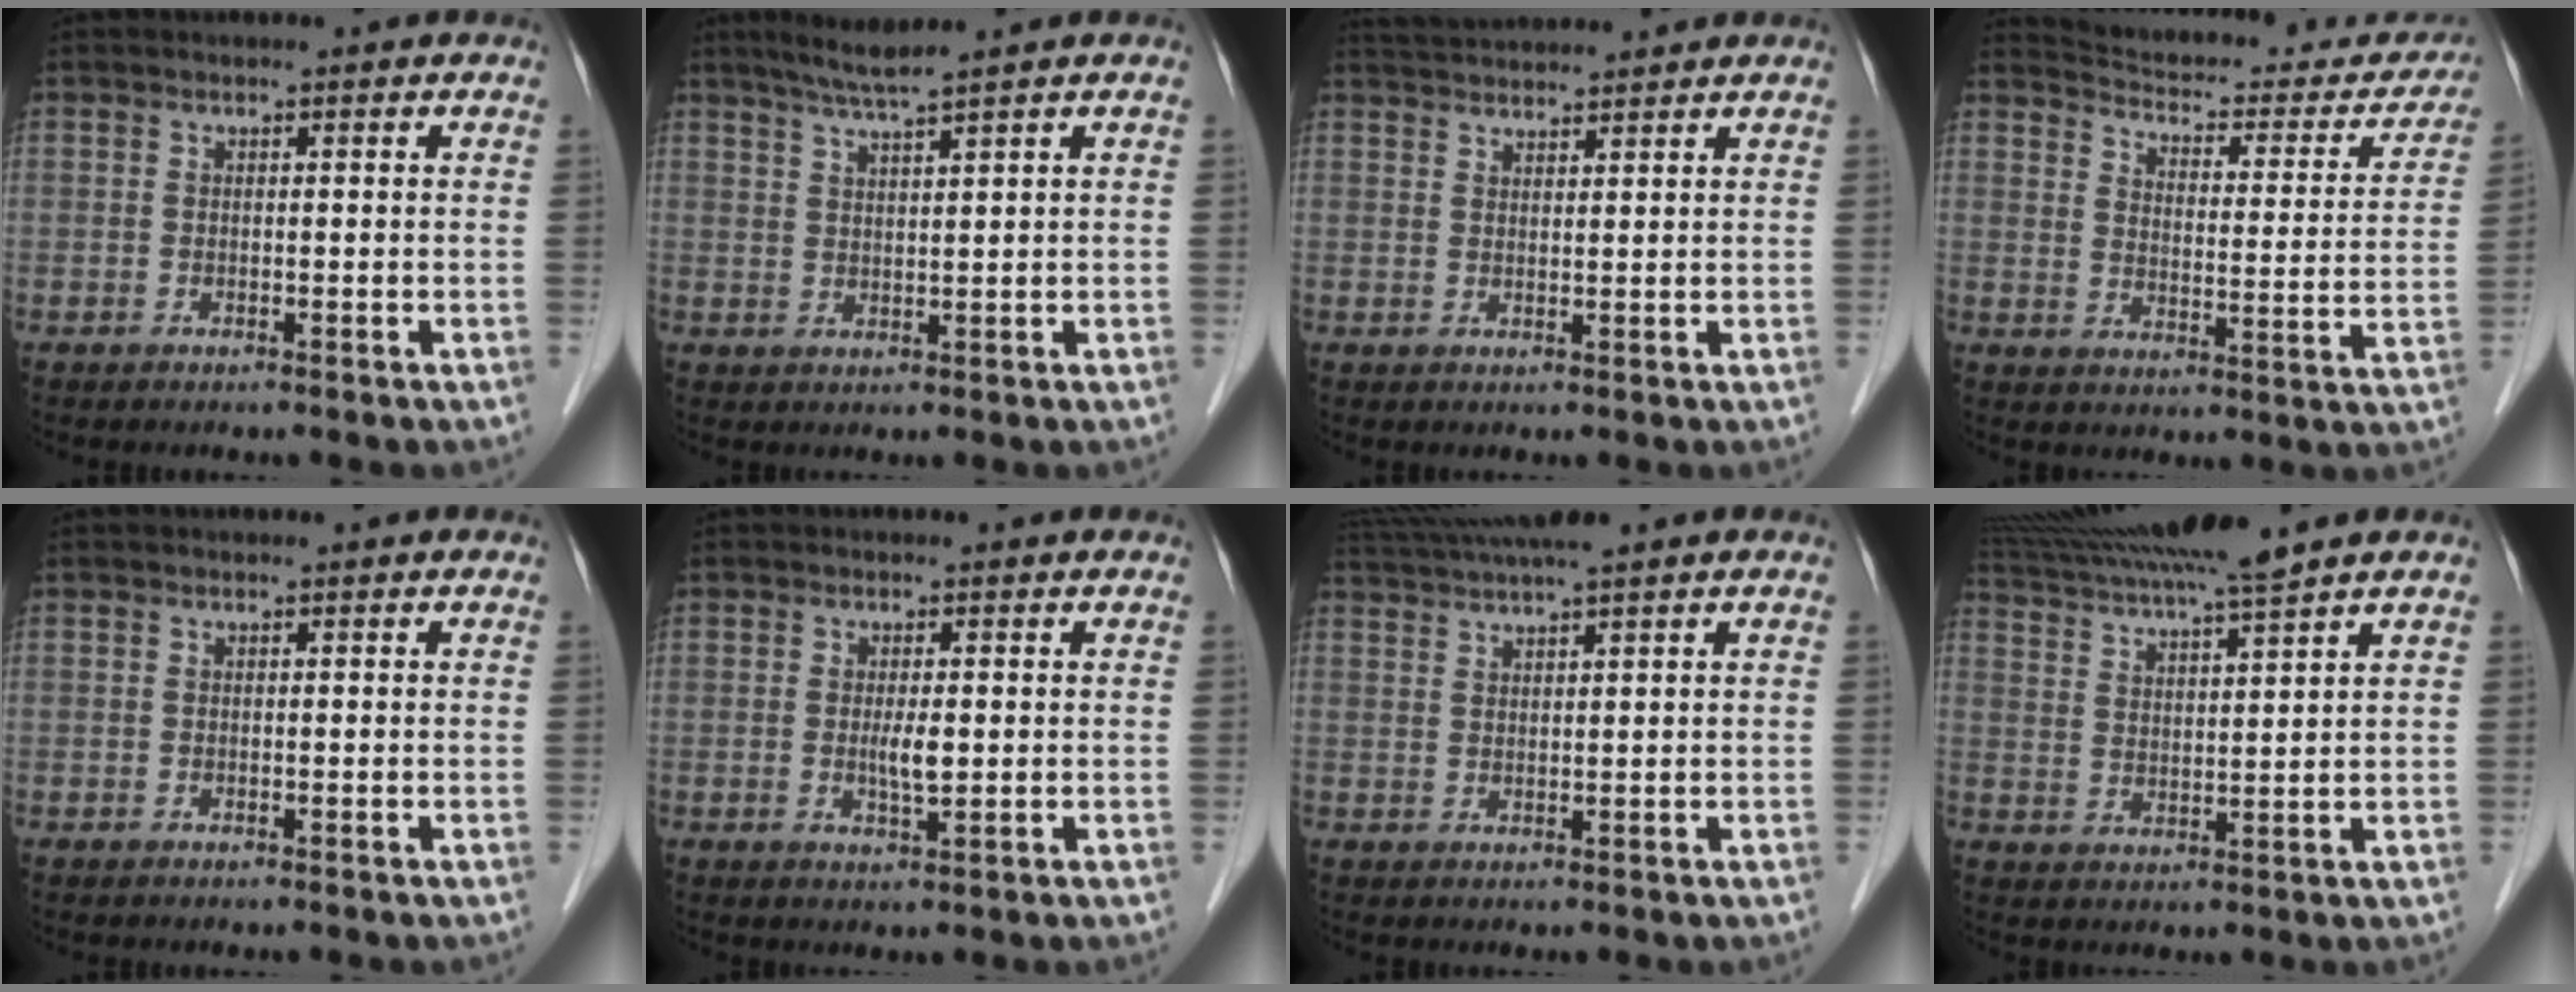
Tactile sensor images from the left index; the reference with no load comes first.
{"total": 4.2, "force": [3.4, -0.9, 2.2], "torque": [-0.046, -0.001, 0.067]}
{"total": 7.4, "force": [7.2, 0.1, 2.0], "torque": [-0.039, 0.037, 0.114]}
{"total": 22.2, "force": [20.6, 5.8, 5.8], "torque": [-0.072, -0.040, 0.248]}
{"total": 0.0}
{"total": 2.5, "force": [0.2, 0.5, 2.4], "torque": [-0.046, -0.003, 0.003]}
{"total": 7.9, "force": [6.7, -0.6, 4.1], "torque": [-0.076, 0.035, 0.109]}
{"total": 12.9, "force": [11.3, -1.2, 6.0], "torque": [-0.114, 0.014, 0.188]}